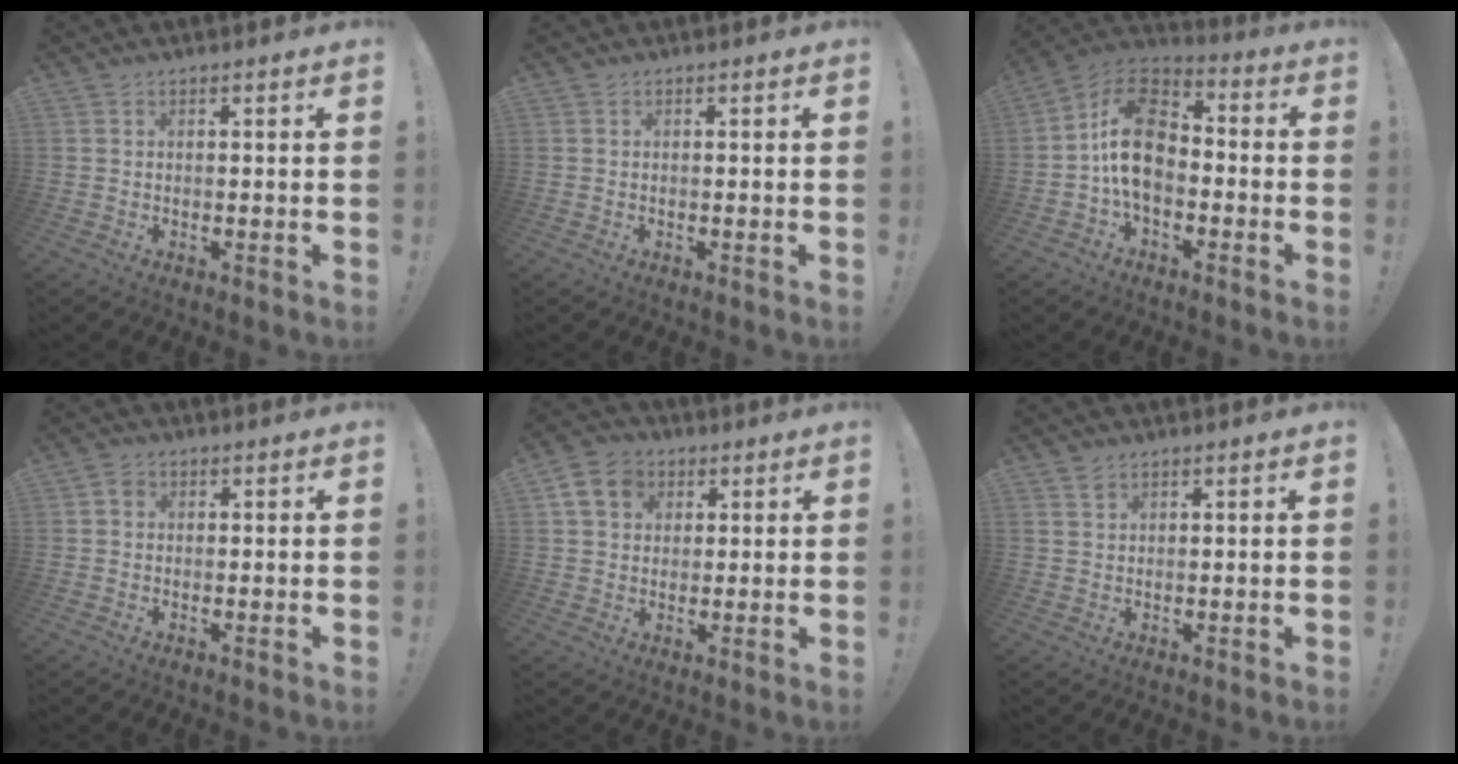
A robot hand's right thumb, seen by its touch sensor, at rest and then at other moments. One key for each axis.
{"total": 0.0}
{"total": 16.4, "fx": -0.6, "fy": 10.8, "fz": 12.3, "tx": -0.218, "ty": 0.022, "tz": -0.009}
{"total": 2.1, "fx": 0.1, "fy": 1.9, "fz": 1.1, "tx": -0.013, "ty": 0.004, "tz": 0.000}
{"total": 9.7, "fx": 3.6, "fy": 7.8, "fz": 4.4, "tx": -0.069, "ty": 0.000, "tz": 0.073}
{"total": 1.6, "fx": 1.2, "fy": 0.8, "fz": 0.5, "tx": 0.002, "ty": -0.008, "tz": 0.021}